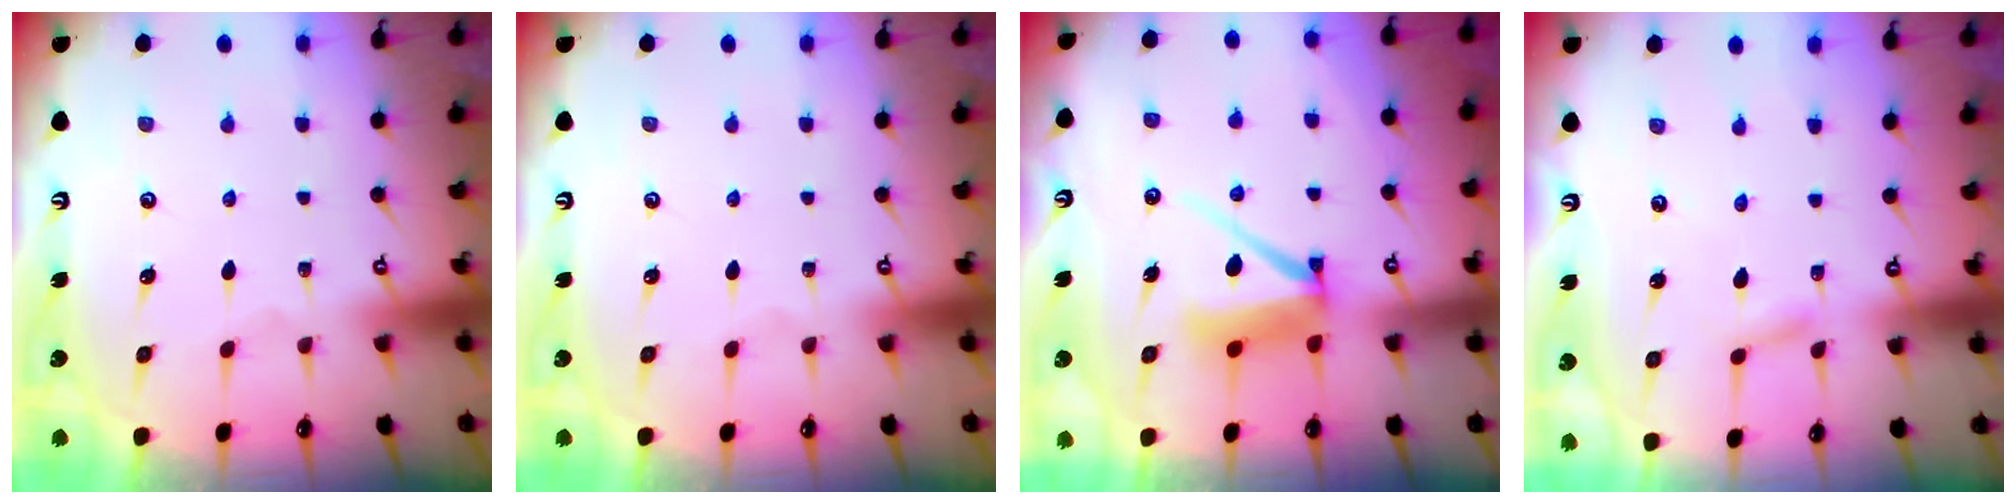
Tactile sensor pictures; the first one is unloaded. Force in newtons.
{"total": 0.0}
{"total": 8.8, "press": 8.7, "slide": 0.9}
{"total": 1.7, "press": 1.7, "slide": 0.2}